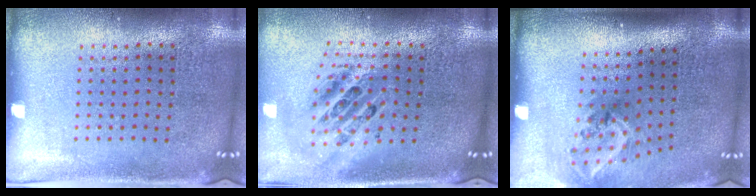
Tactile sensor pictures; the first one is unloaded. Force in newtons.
{"total": 2.2, "press": 1.6, "slide": 1.4}
{"total": 2.1, "press": 1.4, "slide": 1.5}